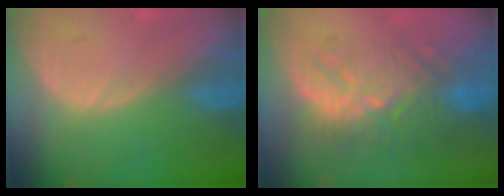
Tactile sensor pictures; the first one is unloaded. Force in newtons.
{"total": 9.6, "press": 9.4, "slide": 2.1}